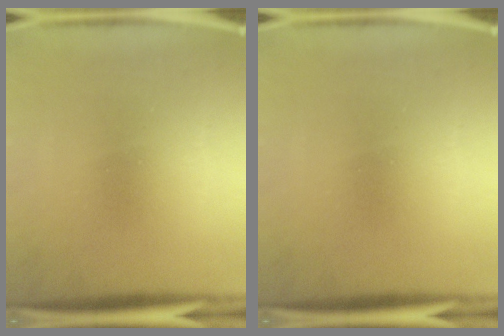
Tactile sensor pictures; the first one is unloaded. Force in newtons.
{"total": 0.0}